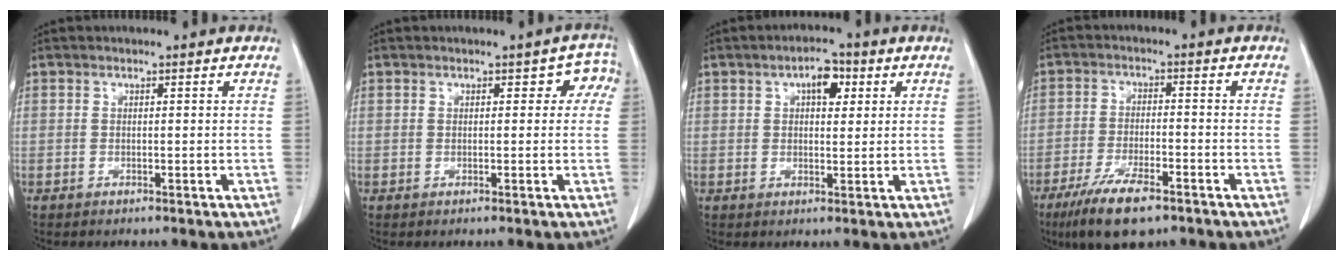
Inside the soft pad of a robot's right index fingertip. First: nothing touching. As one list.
[{"total": 2.8, "force": [0.6, 2.0, 1.9], "torque": [0.000, 0.018, -0.002]}, {"total": 4.4, "force": [1.7, 2.1, 3.4], "torque": [-0.052, 0.013, 0.023]}, {"total": 9.5, "force": [-6.4, 2.2, 6.6], "torque": [-0.123, -0.017, -0.109]}]